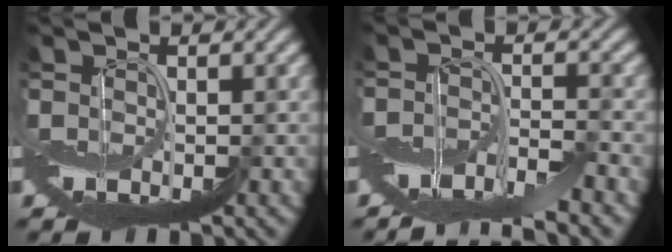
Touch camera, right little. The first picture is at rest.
{"total": 6.6, "force": [-4.8, 1.5, 4.3], "torque": [-0.069, -0.001, -0.089]}